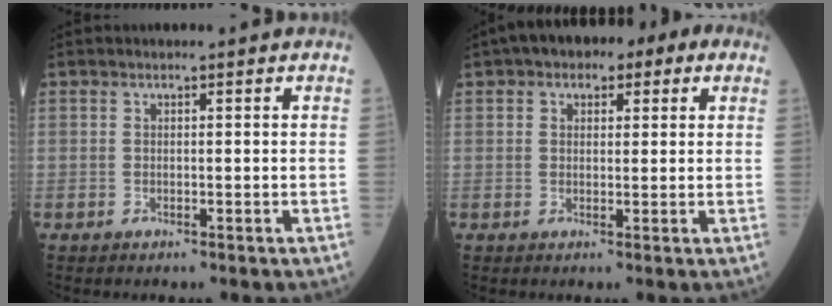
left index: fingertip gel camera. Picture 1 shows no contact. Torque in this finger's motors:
{"motor_torque": [1.07, -1.07, 0.34, 0.14]}